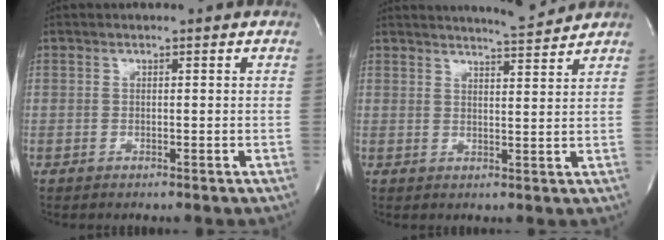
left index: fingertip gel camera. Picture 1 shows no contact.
{"total": 5.1, "force": [5.0, -0.8, 0.6], "torque": [-0.020, -0.013, 0.070]}